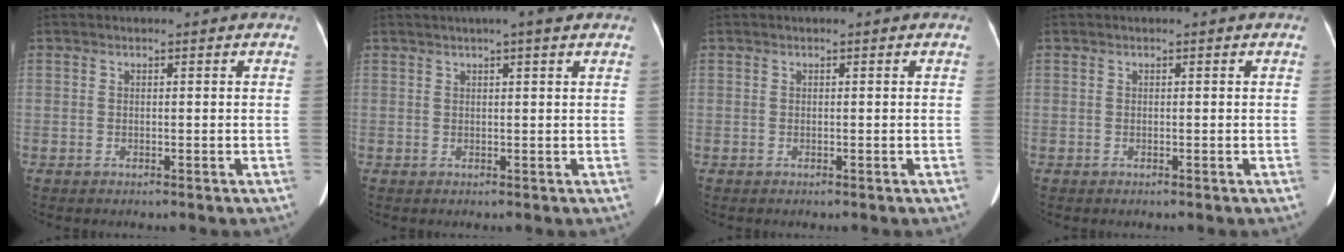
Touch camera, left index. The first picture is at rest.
{"total": 3.6, "force": [2.6, 0.1, 2.6], "torque": [-0.034, 0.017, 0.036]}
{"total": 0.0}
{"total": 0.0}